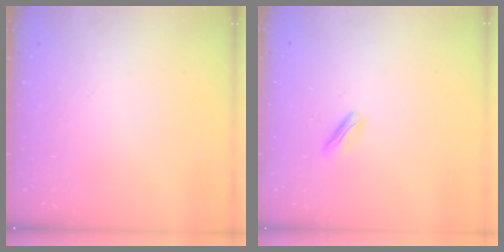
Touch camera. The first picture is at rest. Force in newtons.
{"total": 2.8, "press": 2.7, "slide": 0.6}